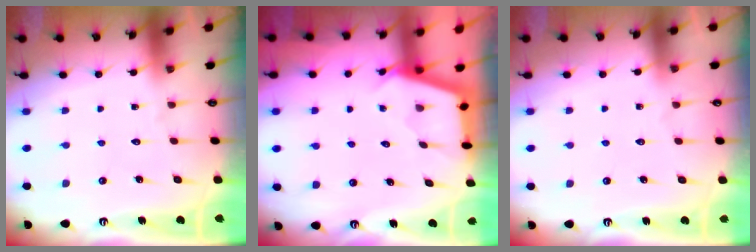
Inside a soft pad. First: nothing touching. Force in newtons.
{"total": 2.4, "press": 2.4, "slide": 0.2}
{"total": 1.7, "press": 1.7, "slide": 0.4}